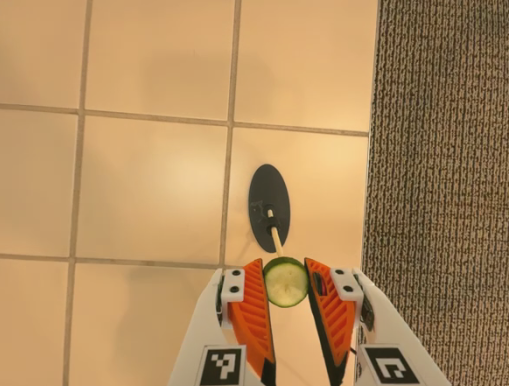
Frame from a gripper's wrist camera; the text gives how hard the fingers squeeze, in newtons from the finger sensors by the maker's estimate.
{"total": 8.0, "left": 7.8, "right": 8.3}